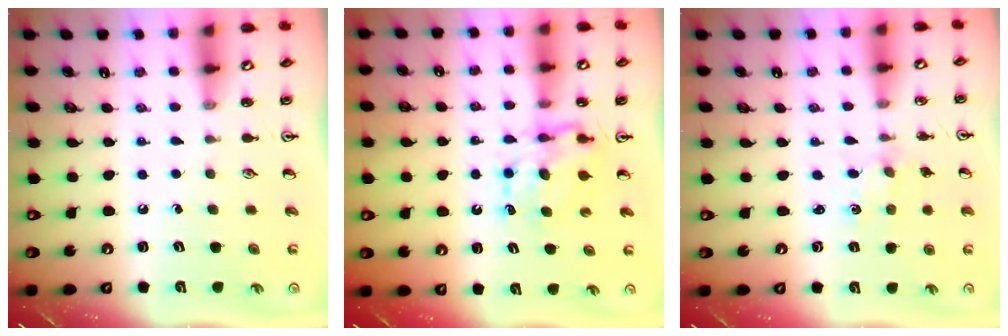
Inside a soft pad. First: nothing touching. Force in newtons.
{"total": 7.6, "press": 7.6, "slide": 0.2}
{"total": 1.1, "press": 1.1, "slide": 0.4}